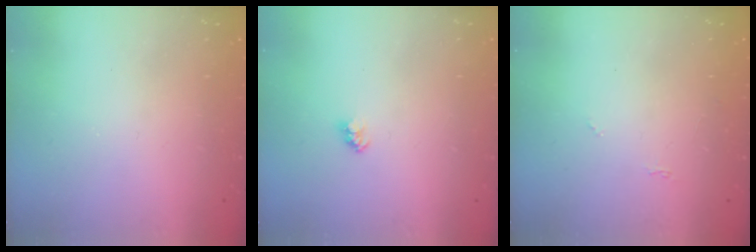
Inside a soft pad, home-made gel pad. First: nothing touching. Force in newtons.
{"total": 2.4, "press": 2.4, "slide": 0.1}
{"total": 4.1, "press": 4.1, "slide": 0.5}